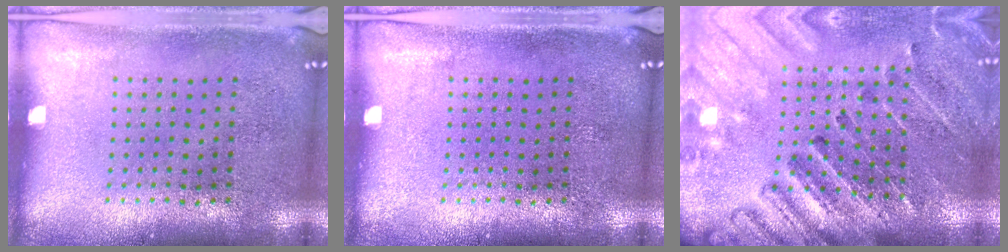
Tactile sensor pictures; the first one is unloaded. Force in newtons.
{"total": 0.0}
{"total": 2.7, "press": 2.6, "slide": 0.2}